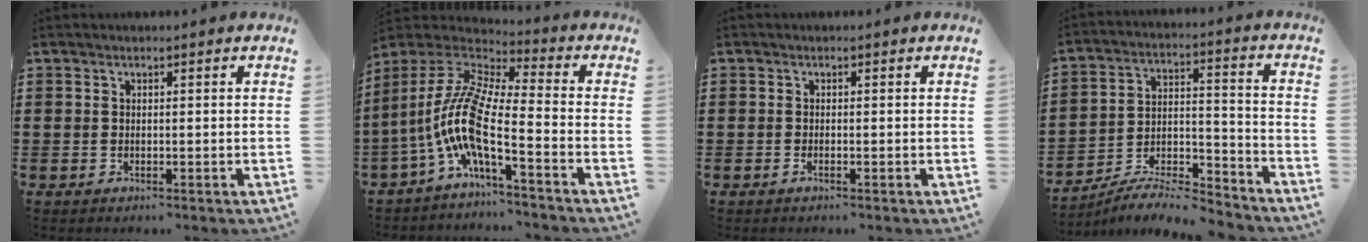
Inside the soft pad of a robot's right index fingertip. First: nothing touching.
{"total": 10.6, "force": [-4.4, 2.3, 9.4], "torque": [-0.231, -0.030, -0.102]}
{"total": 0.5, "force": [-0.2, 0.1, 0.5], "torque": [-0.009, -0.003, -0.004]}
{"total": 7.9, "force": [-7.4, 1.1, 2.6], "torque": [-0.040, 0.009, -0.145]}